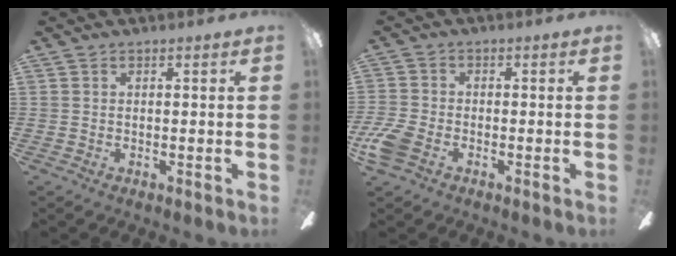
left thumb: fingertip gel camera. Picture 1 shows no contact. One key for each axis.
{"total": 6.2, "fx": -2.7, "fy": 3.9, "fz": 3.9, "tx": -0.096, "ty": 0.006, "tz": -0.053}